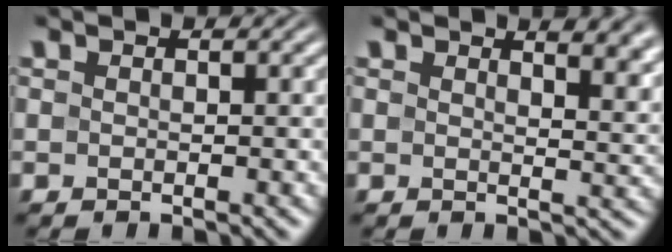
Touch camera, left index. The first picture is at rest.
{"total": 5.9, "force": [3.9, 2.4, 3.6], "torque": [-0.018, 0.013, 0.043]}